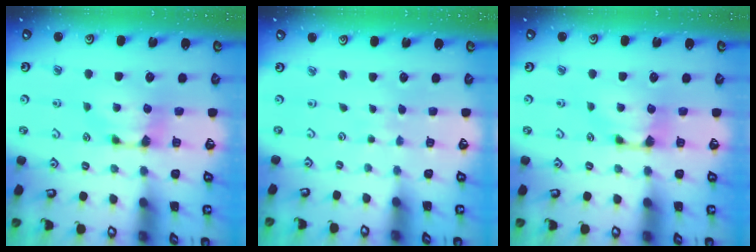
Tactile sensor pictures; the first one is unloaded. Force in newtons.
{"total": 5.2, "press": 5.2, "slide": 0.3}
{"total": 0.6, "press": 0.1, "slide": 0.6}